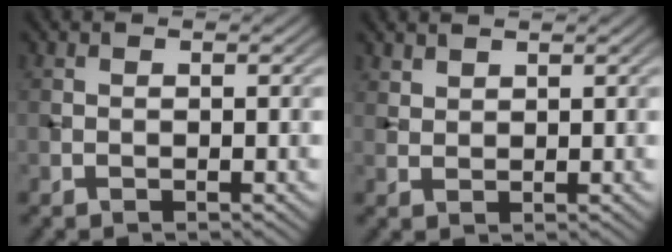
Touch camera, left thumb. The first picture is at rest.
{"total": 1.7, "force": [1.5, 0.7, 0.5], "torque": [-0.015, 0.002, 0.038]}